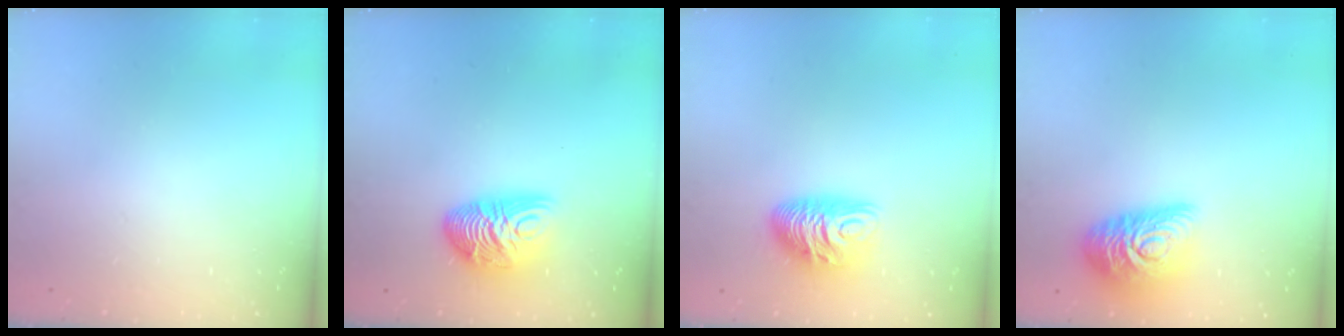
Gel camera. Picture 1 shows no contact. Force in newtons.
{"total": 12.5, "press": 12.5, "slide": 0.3}
{"total": 10.1, "press": 10.0, "slide": 1.1}
{"total": 15.5, "press": 15.5, "slide": 0.9}